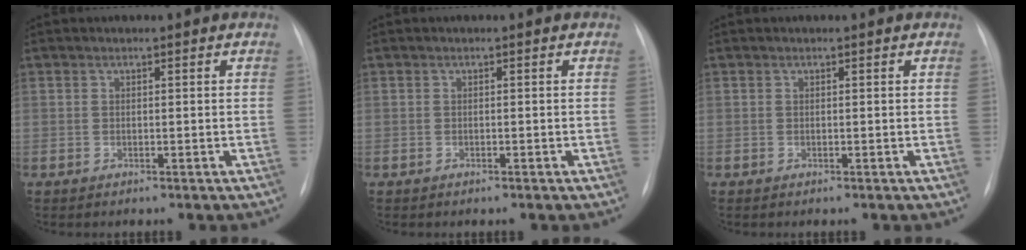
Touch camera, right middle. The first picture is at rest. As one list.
[{"total": 0.0}, {"total": 0.0}]